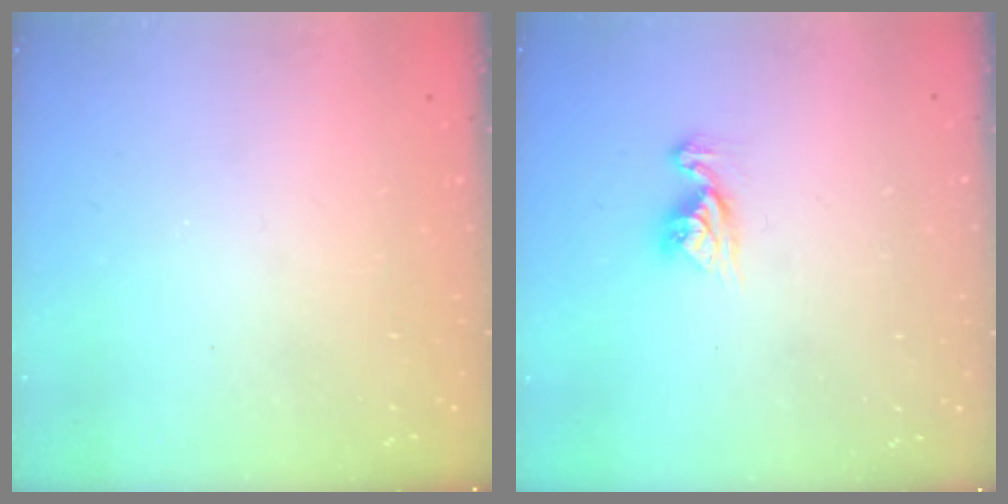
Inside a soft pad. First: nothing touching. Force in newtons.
{"total": 8.2, "press": 8.2, "slide": 0.8}